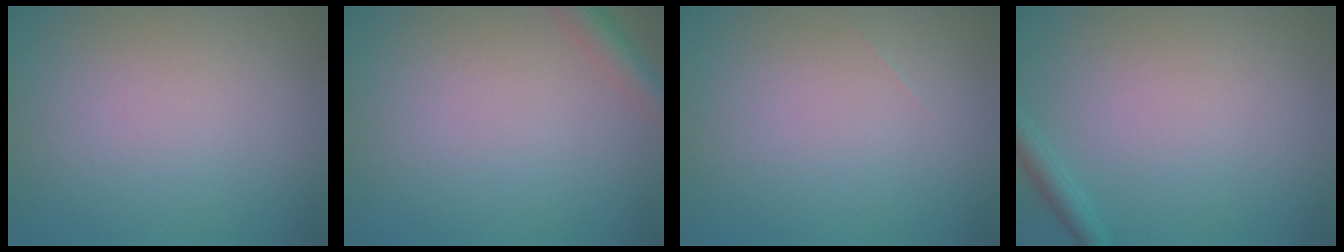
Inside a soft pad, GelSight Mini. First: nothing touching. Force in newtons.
{"total": 2.4, "press": 2.4, "slide": 0.2}
{"total": 0.0}
{"total": 1.4, "press": 1.4, "slide": 0.1}